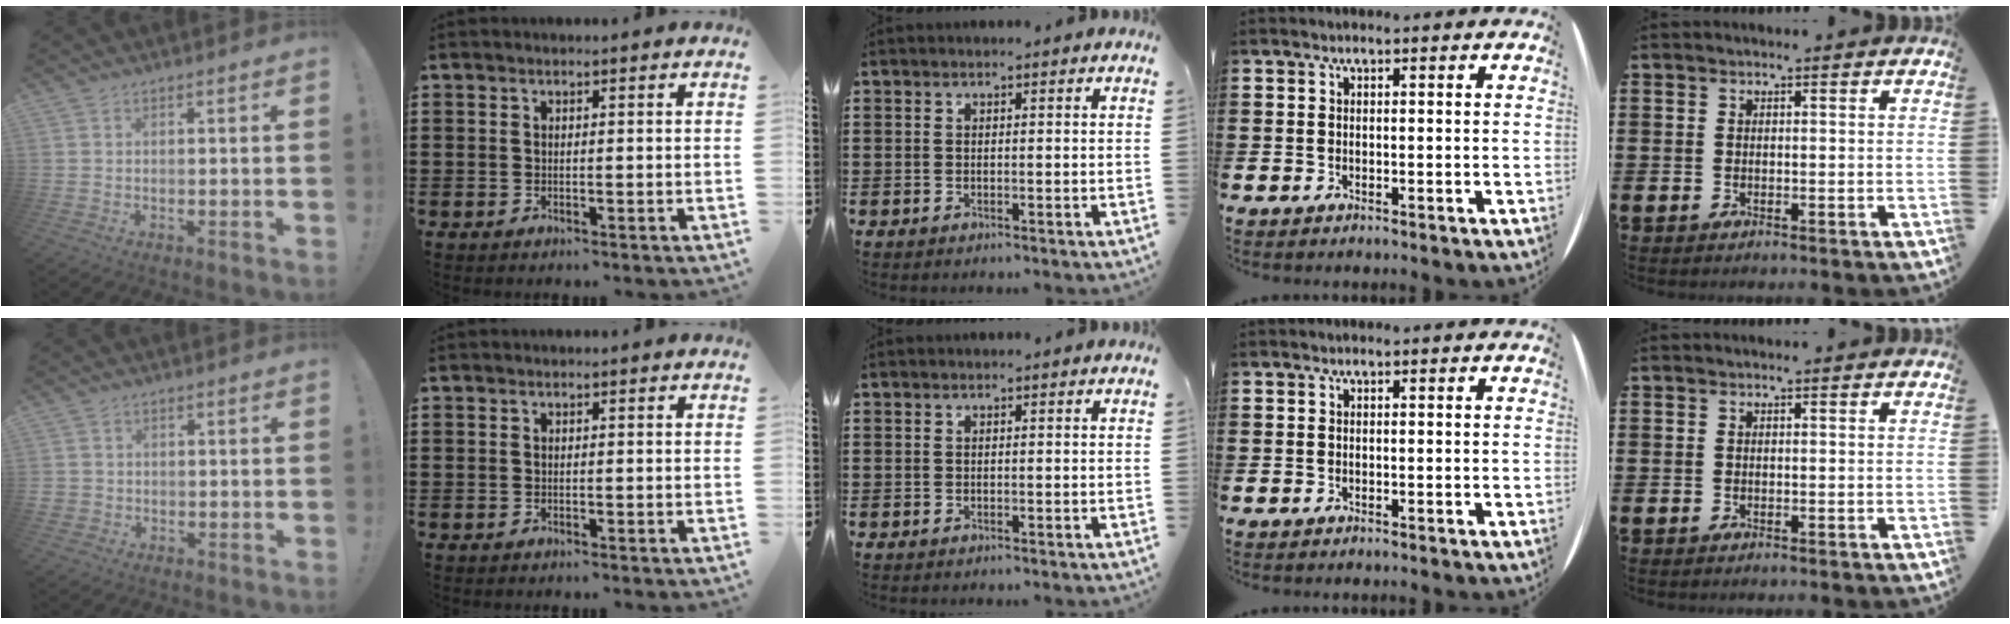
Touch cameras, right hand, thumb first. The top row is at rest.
{"thumb": {"total": 2.1, "force": [-0.3, 2.0, 0.6], "torque": [-0.013, 0.005, -0.003]}}